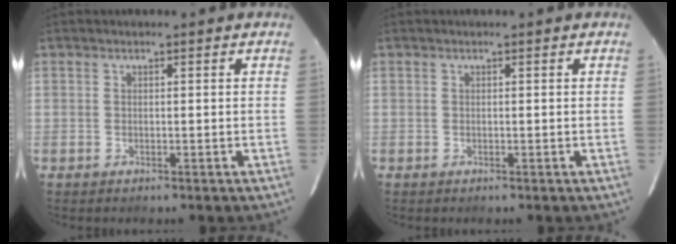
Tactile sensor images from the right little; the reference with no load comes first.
{"total": 0.0}